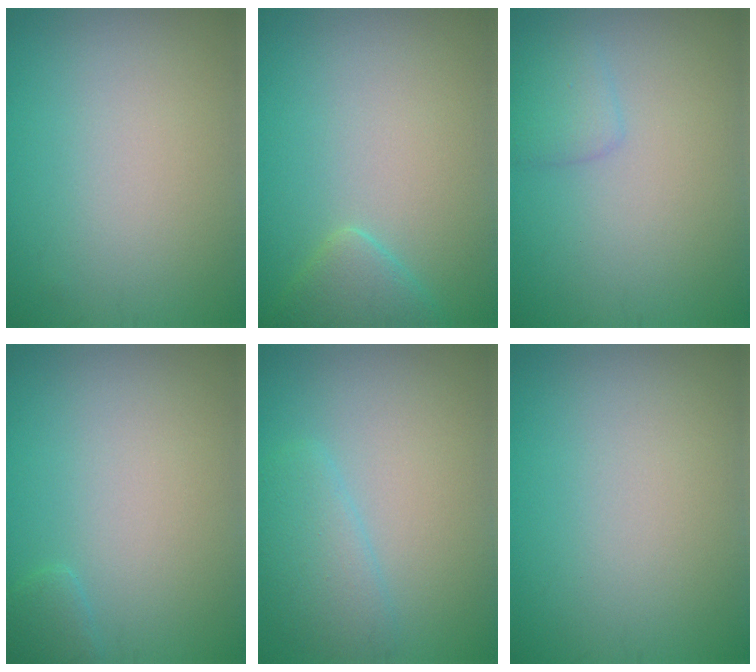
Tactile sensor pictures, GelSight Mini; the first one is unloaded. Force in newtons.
{"total": 2.5, "press": 2.4, "slide": 0.2}
{"total": 1.6, "press": 1.6, "slide": 0.0}
{"total": 1.0, "press": 1.0, "slide": 0.1}
{"total": 2.7, "press": 2.7, "slide": 0.1}
{"total": 0.0}